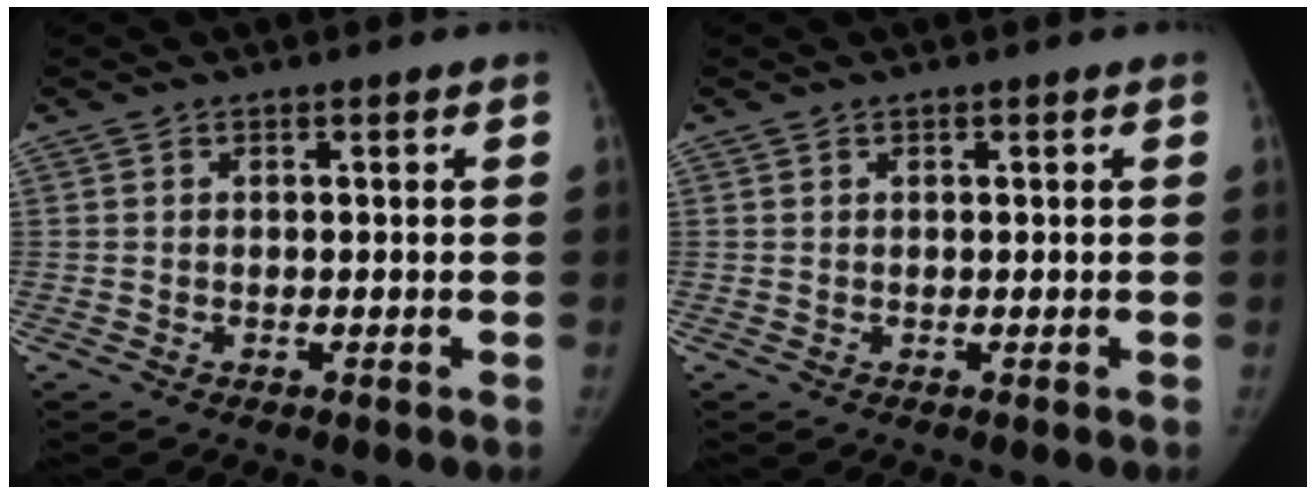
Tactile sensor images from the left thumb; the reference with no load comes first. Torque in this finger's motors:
{"motor_torque": [0.07, -0.17, 0.32, -0.02, -0.04]}